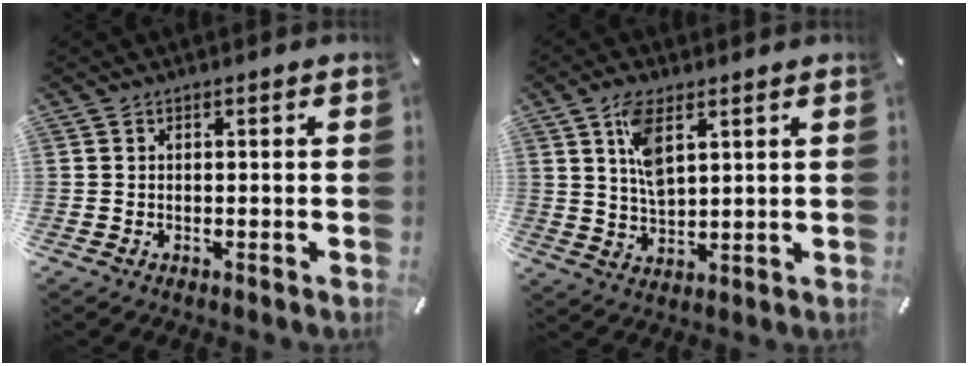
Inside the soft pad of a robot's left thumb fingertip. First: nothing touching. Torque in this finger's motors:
{"motor_torque": [1.69, 1.61, 1.15, -0.79, 0.42]}